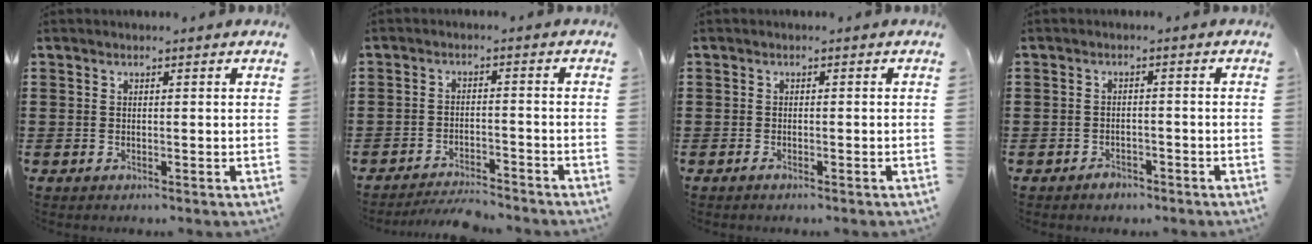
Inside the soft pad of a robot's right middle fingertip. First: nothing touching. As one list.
[{"total": 3.8, "force": [-3.7, 0.5, 0.7], "torque": [-0.014, 0.007, -0.077]}, {"total": 0.7, "force": [-0.6, 0.1, 0.3], "torque": [-0.010, -0.002, -0.012]}, {"total": 1.7, "force": [-1.5, 0.8, 0.1], "torque": [-0.007, 0.004, -0.034]}]